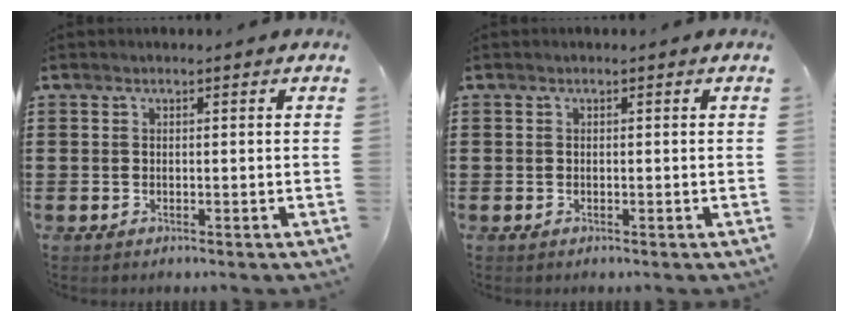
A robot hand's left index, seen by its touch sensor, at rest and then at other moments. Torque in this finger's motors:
{"motor_torque": [0.00, -0.03, 0.03, 0.01]}